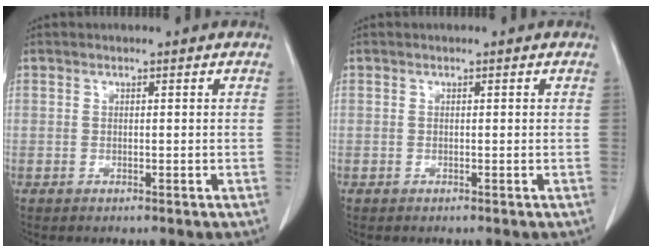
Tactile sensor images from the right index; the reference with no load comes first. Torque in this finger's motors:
{"motor_torque": [-0.02, 0.05, 0.02, -0.01]}